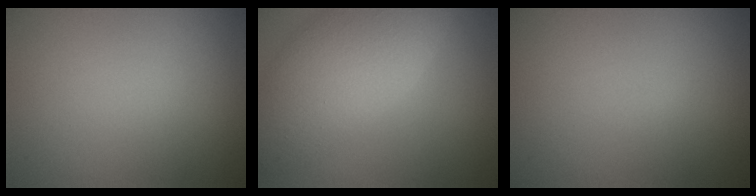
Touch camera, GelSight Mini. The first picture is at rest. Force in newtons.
{"total": 8.1, "press": 8.1, "slide": 0.5}
{"total": 0.0}